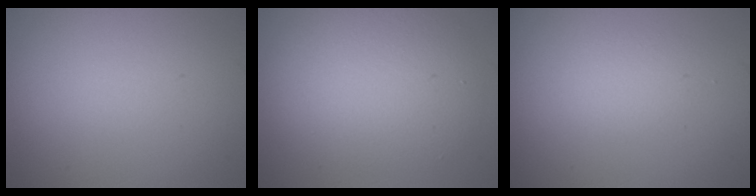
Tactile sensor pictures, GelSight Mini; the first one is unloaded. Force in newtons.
{"total": 6.1, "press": 6.1, "slide": 0.4}
{"total": 1.2, "press": 1.2, "slide": 0.0}